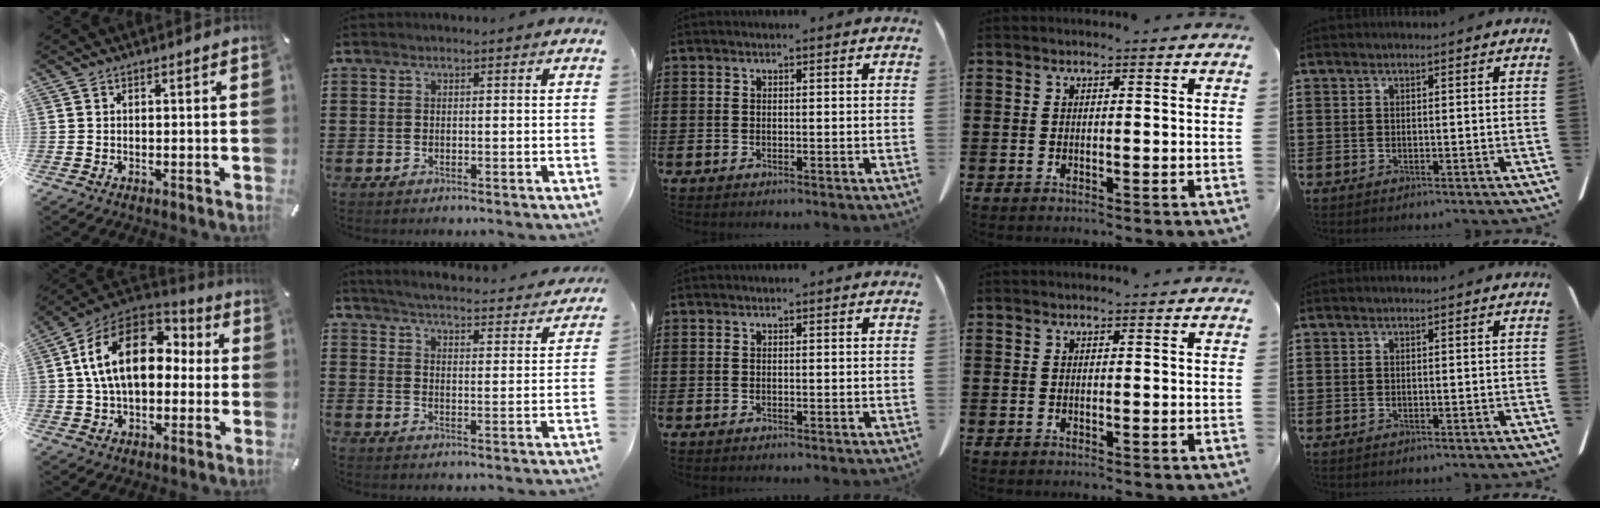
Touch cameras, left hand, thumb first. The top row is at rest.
{"thumb": {"total": 18.6, "force": [3.1, 12.3, 13.6], "torque": [-0.265, 0.010, 0.052]}, "index": {"total": 4.0, "force": [3.9, -0.3, 0.9], "torque": [-0.040, -0.036, 0.060]}}